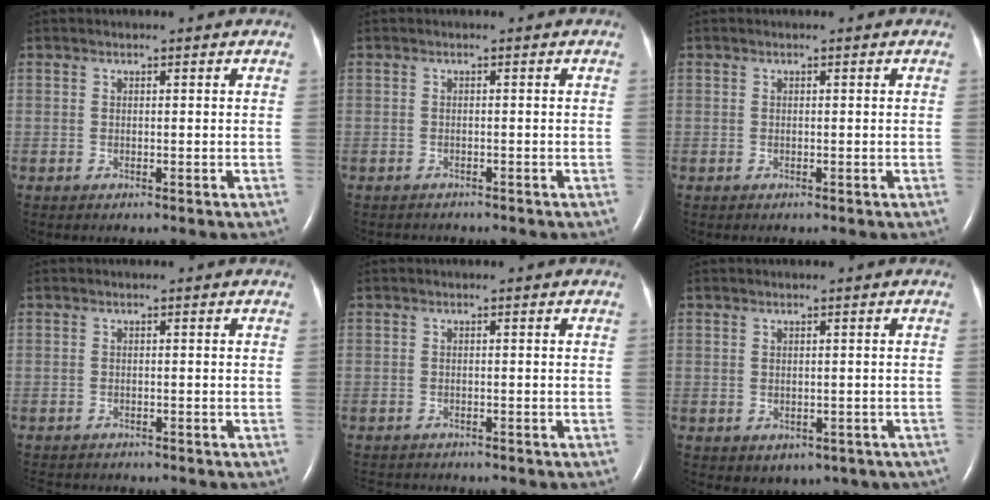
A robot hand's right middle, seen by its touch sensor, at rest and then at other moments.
{"total": 2.0, "force": [-1.9, 0.7, 0.2], "torque": [-0.009, -0.005, -0.024]}
{"total": 0.0}
{"total": 4.2, "force": [-3.9, 1.4, 1.1], "torque": [-0.016, -0.006, -0.055]}
{"total": 4.0, "force": [-3.7, 1.1, 0.8], "torque": [-0.011, -0.007, -0.054]}
{"total": 4.7, "force": [-2.5, 3.3, 2.0], "torque": [-0.020, 0.010, -0.018]}